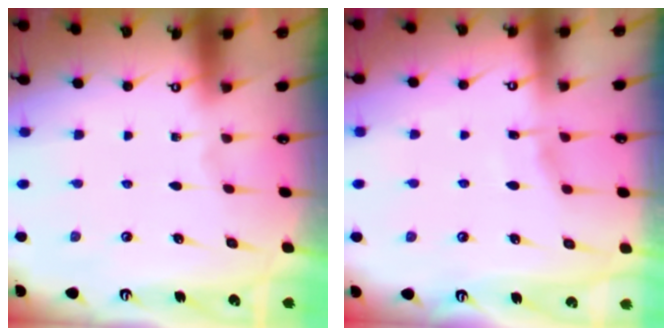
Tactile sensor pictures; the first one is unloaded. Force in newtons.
{"total": 3.7, "press": 3.7, "slide": 0.3}